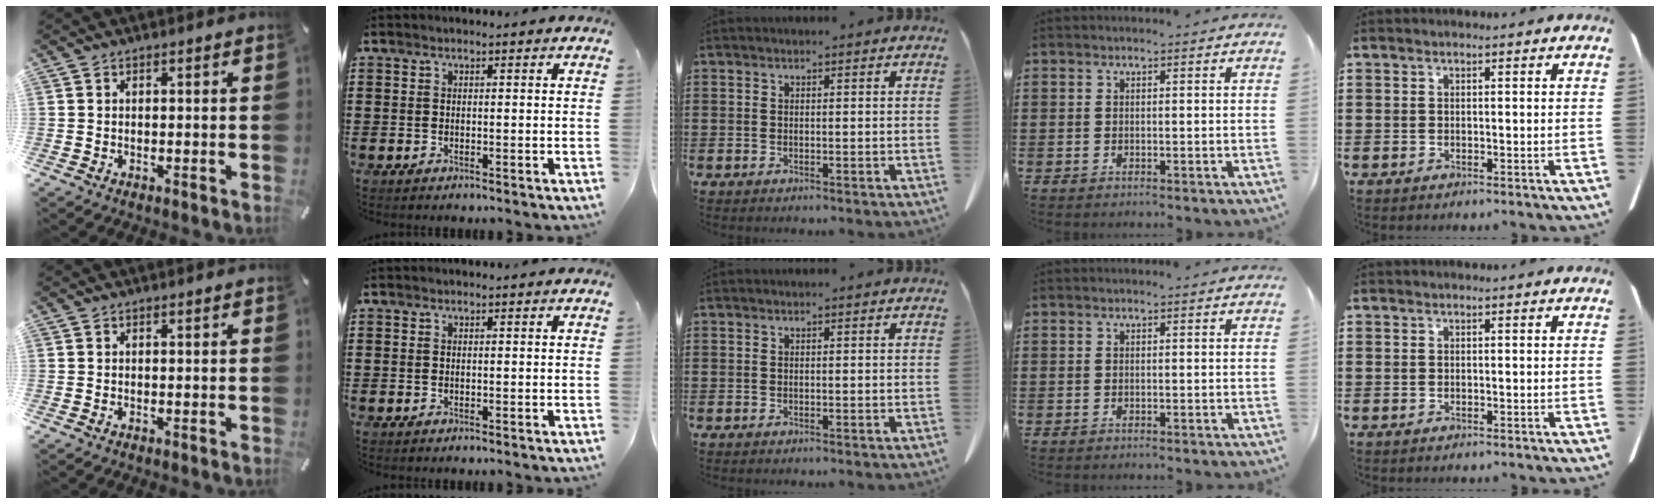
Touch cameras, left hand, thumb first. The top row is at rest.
{}